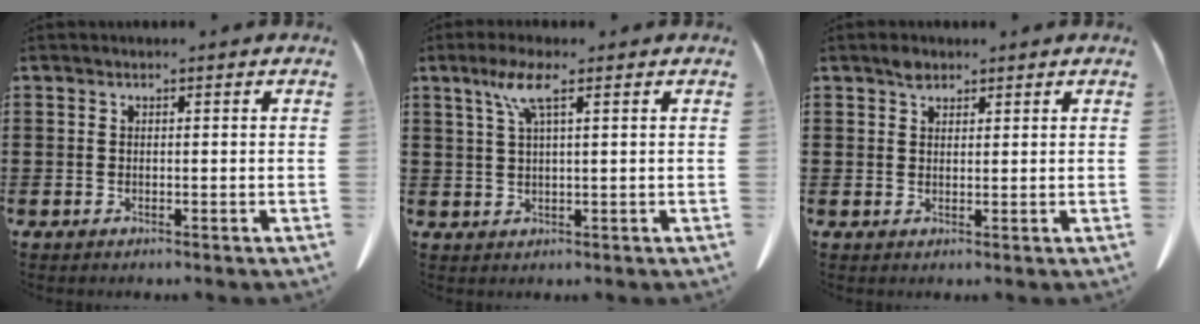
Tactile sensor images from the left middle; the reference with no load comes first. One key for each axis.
{"total": 4.9, "fx": 2.4, "fy": 0.7, "fz": 4.2, "tx": -0.091, "ty": 0.006, "tz": 0.040}
{"total": 1.8, "fx": 1.4, "fy": 1.0, "fz": 0.7, "tx": -0.017, "ty": 0.003, "tz": 0.026}